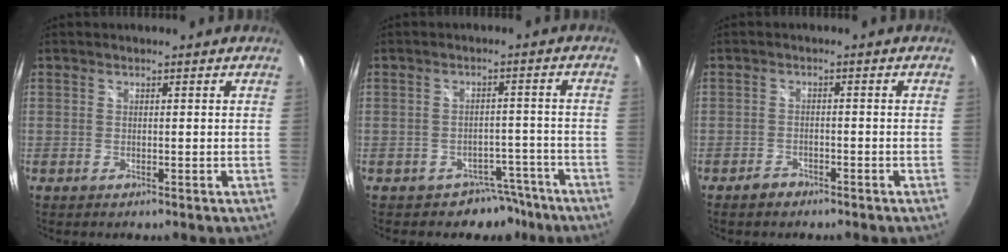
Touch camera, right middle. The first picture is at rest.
{"total": 6.0, "force": [-4.5, 3.9, 0.5], "torque": [-0.004, 0.034, -0.053]}
{"total": 2.3, "force": [-1.9, 1.3, 0.4], "torque": [-0.016, 0.001, -0.029]}